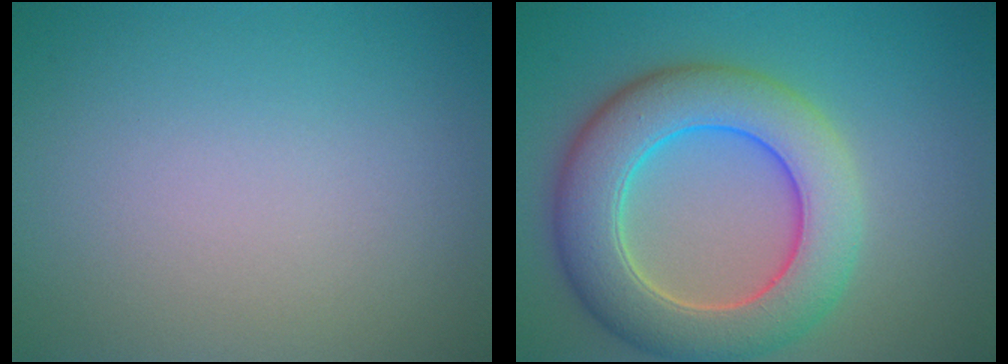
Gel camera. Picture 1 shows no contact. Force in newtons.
{"total": 8.6, "press": 8.6, "slide": 0.3}